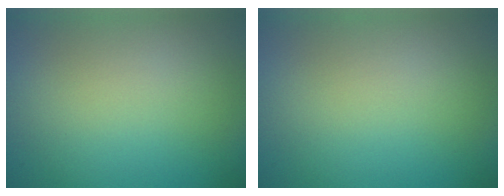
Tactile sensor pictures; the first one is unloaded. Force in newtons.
{"total": 0.0}